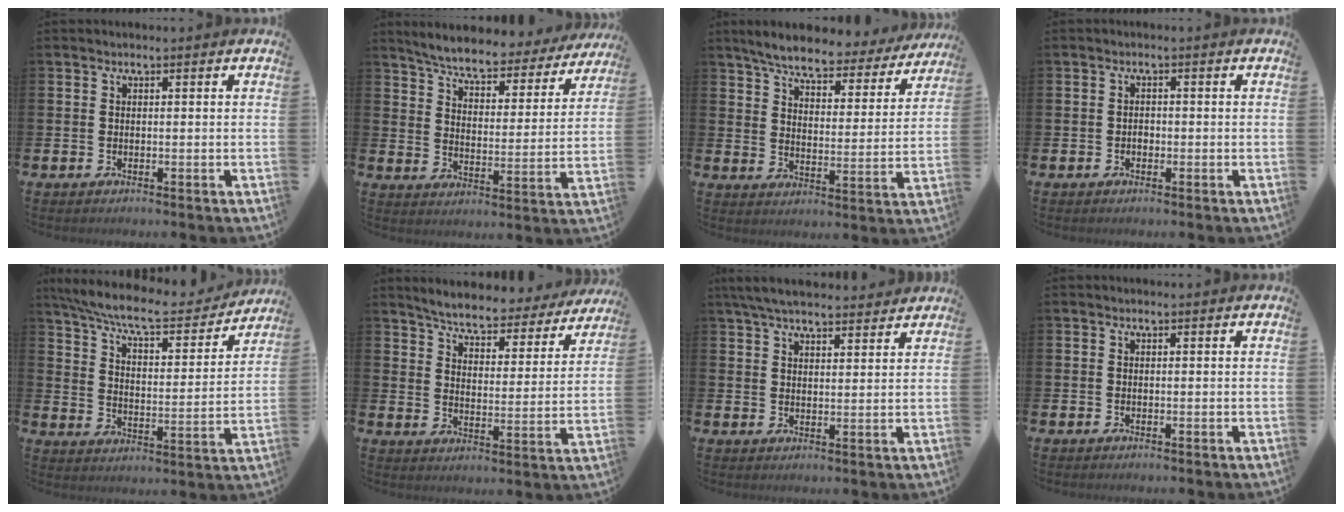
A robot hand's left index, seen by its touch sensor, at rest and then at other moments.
{"total": 6.4, "force": [6.0, 0.9, 2.2], "torque": [-0.073, -0.042, 0.099]}
{"total": 6.6, "force": [6.1, 1.0, 2.3], "torque": [-0.067, -0.040, 0.102]}
{"total": 0.9, "force": [-0.4, 0.7, 0.4], "torque": [-0.007, 0.003, -0.009]}
{"total": 9.7, "force": [8.7, 1.5, 3.9], "torque": [-0.107, -0.057, 0.147]}
{"total": 5.7, "force": [5.5, 0.7, 1.4], "torque": [-0.056, -0.040, 0.091]}
{"total": 5.8, "force": [5.4, 1.1, 1.8], "torque": [-0.048, -0.017, 0.100]}
{"total": 0.0}